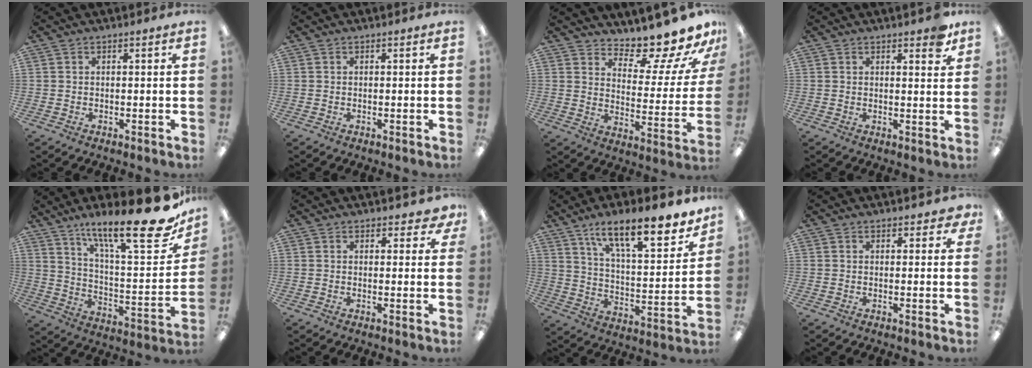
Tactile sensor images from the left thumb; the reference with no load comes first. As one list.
[{"total": 0.0}, {"total": 13.9, "force": [12.6, 3.2, 5.0], "torque": [-0.077, -0.110, 0.212]}, {"total": 3.2, "force": [2.5, 1.0, 1.7], "torque": [-0.015, -0.012, 0.040]}, {"total": 22.3, "force": [16.4, 4.5, 14.4], "torque": [-0.211, -0.124, 0.259]}, {"total": 2.5, "force": [1.9, 1.3, 0.9], "torque": [-0.005, -0.003, 0.032]}, {"total": 17.4, "force": [13.0, 5.0, 10.4], "torque": [-0.152, -0.089, 0.213]}, {"total": 1.9, "force": [1.4, 1.0, 0.7], "torque": [0.000, -0.002, 0.022]}]